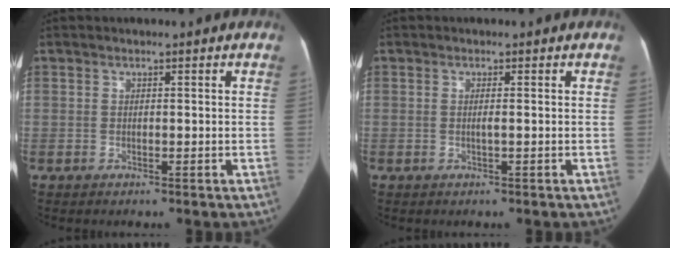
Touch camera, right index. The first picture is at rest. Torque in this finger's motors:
{"motor_torque": [-0.04, 0.01, -0.01, 0.02]}